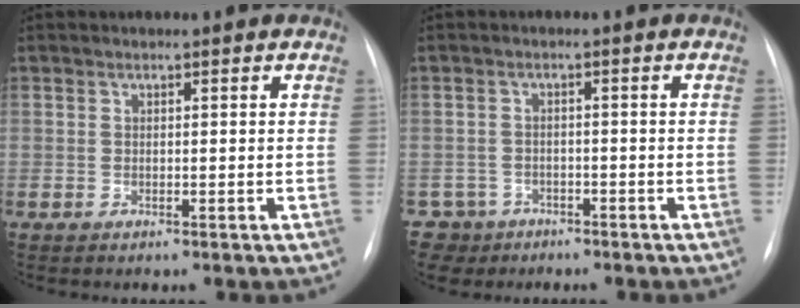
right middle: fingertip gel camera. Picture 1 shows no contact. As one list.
[{"total": 4.3, "force": [-3.0, 3.0, -0.8], "torque": [0.017, 0.007, -0.052]}]